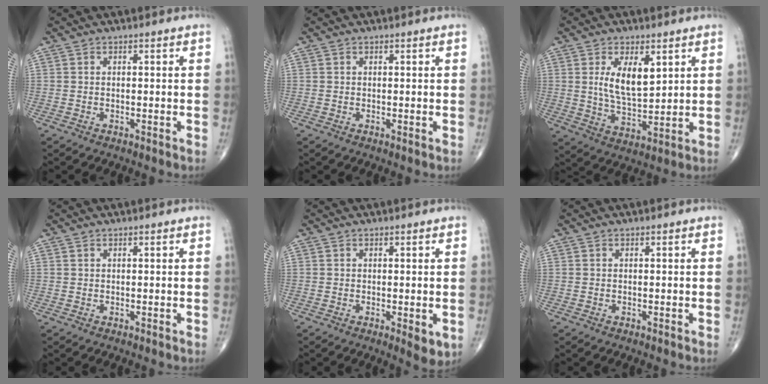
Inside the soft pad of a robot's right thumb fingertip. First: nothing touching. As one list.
[{"total": 0.0}, {"total": 9.8, "force": [3.2, 4.7, 7.9], "torque": [-0.121, -0.023, 0.067]}, {"total": 0.0}, {"total": 3.5, "force": [-0.7, 1.3, 3.2], "torque": [-0.041, -0.011, -0.008]}, {"total": 0.0}]